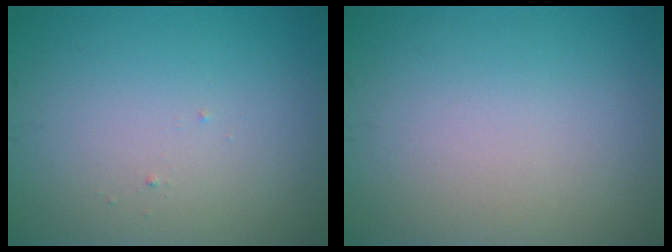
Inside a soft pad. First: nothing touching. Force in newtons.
{"total": 0.0}